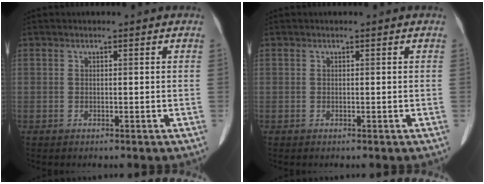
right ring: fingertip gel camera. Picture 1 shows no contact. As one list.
[{"total": 0.0}]